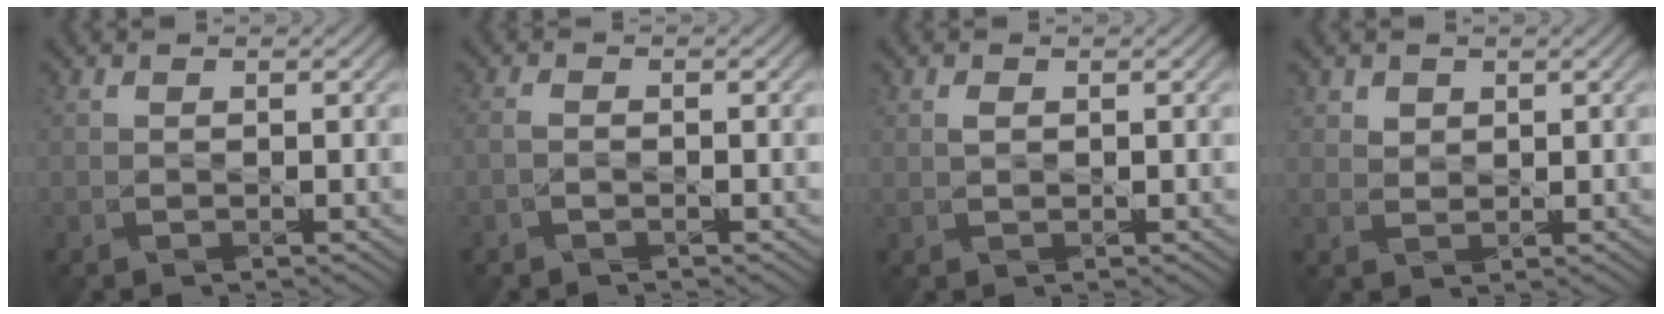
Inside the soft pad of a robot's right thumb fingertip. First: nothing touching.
{"total": 0.8, "force": [-0.7, -0.1, 0.5], "torque": [-0.012, 0.006, -0.015]}
{"total": 0.8, "force": [0.7, 0.1, 0.1], "torque": [-0.003, 0.005, 0.014]}
{"total": 2.7, "force": [2.3, 1.4, 0.3], "torque": [-0.023, -0.001, 0.051]}